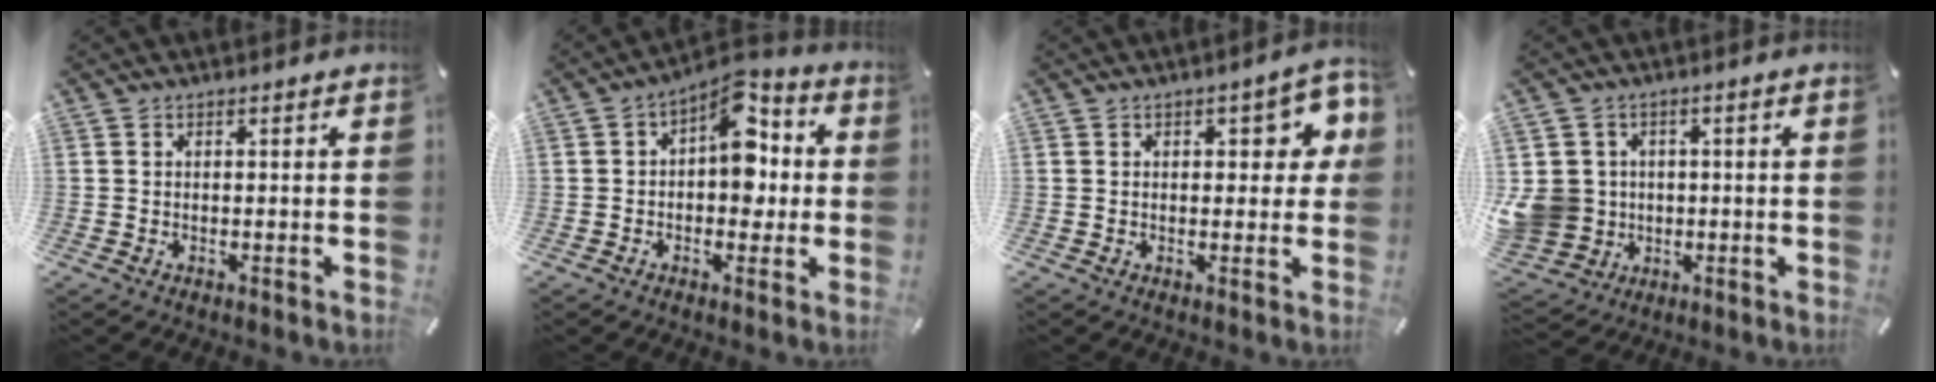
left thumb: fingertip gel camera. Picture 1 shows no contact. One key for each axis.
{"total": 11.3, "fx": 2.3, "fy": 6.9, "fz": 8.6, "tx": -0.105, "ty": -0.017, "tz": 0.038}
{"total": 7.5, "fx": 1.9, "fy": 3.5, "fz": 6.3, "tx": -0.071, "ty": -0.005, "tz": 0.023}
{"total": 9.0, "fx": 0.1, "fy": 8.7, "fz": 2.2, "tx": -0.077, "ty": 0.002, "tz": 0.007}